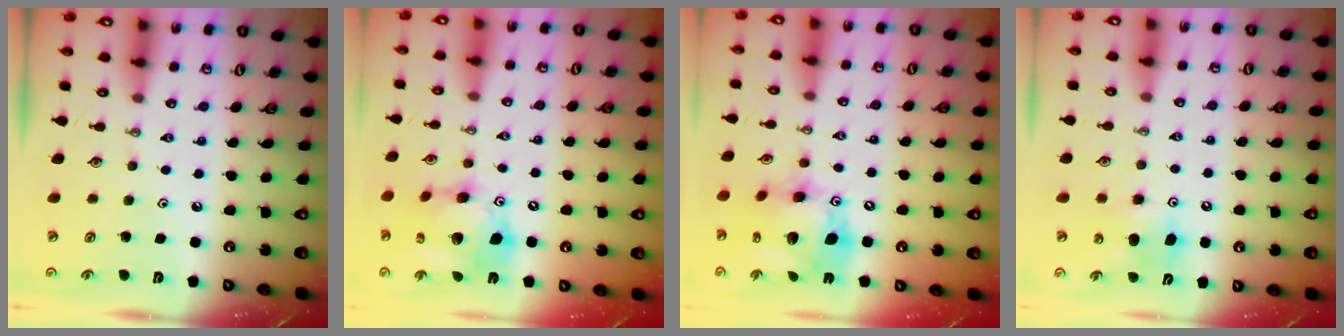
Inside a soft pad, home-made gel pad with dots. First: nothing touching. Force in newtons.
{"total": 16.5, "press": 16.4, "slide": 2.0}
{"total": 17.0, "press": 16.9, "slide": 1.9}
{"total": 8.8, "press": 8.7, "slide": 1.3}